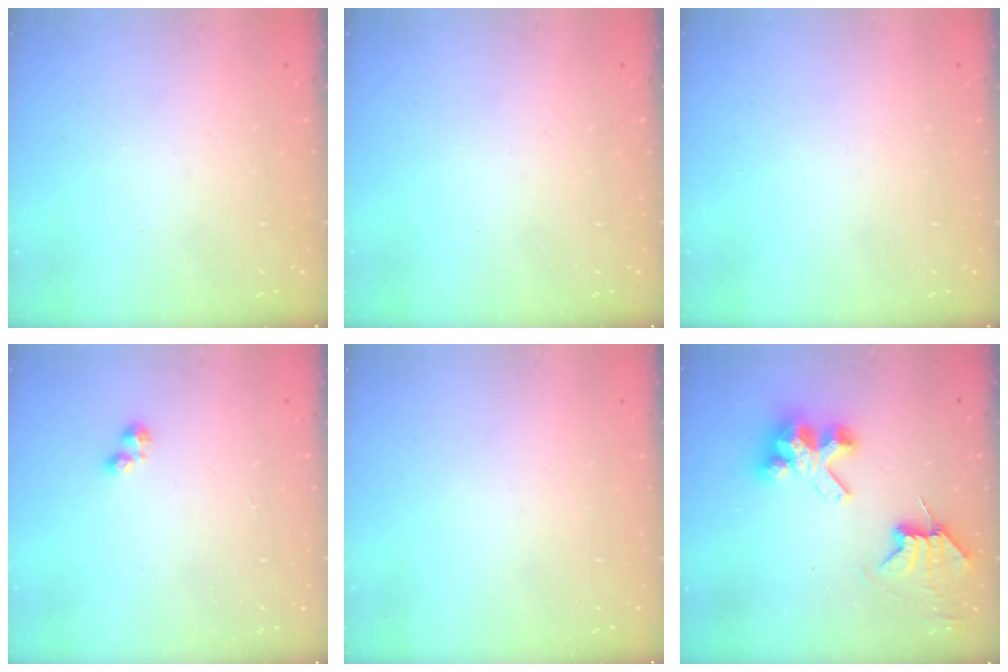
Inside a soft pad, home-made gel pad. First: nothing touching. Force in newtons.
{"total": 0.0}
{"total": 0.0}
{"total": 2.0, "press": 2.0, "slide": 0.2}
{"total": 0.0}
{"total": 8.4, "press": 8.3, "slide": 0.9}